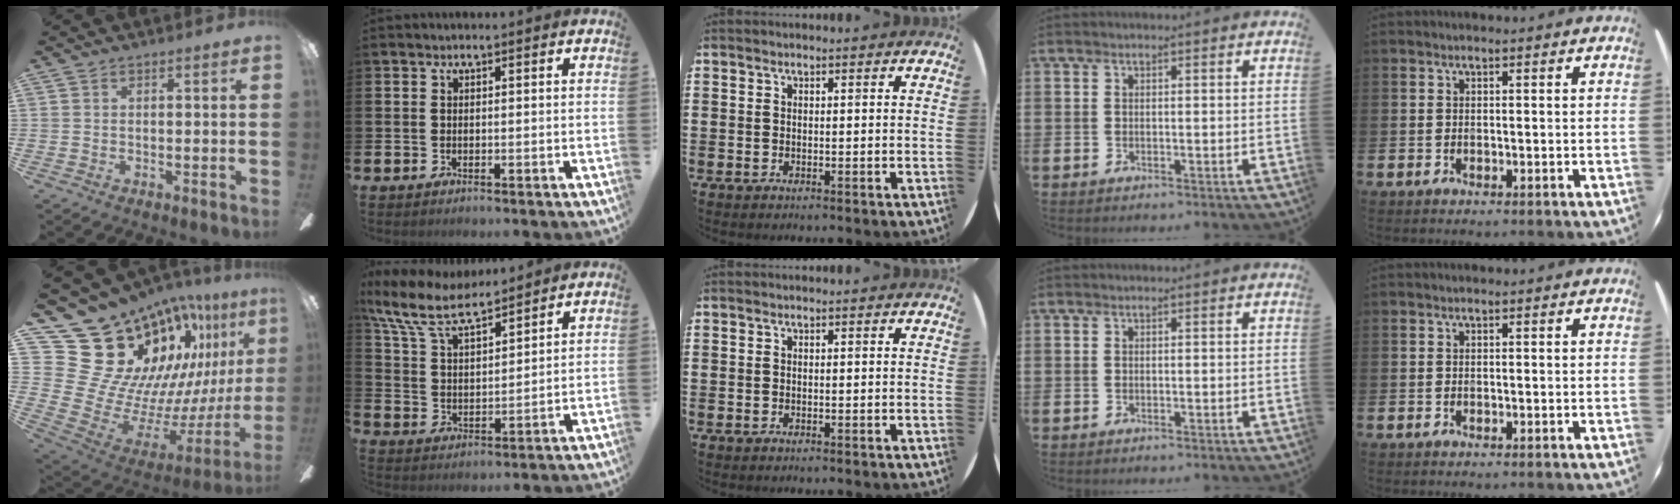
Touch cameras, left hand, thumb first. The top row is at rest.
{"thumb": {"total": 23.0, "force": [15.6, 14.2, 9.2], "torque": [-0.131, -0.178, 0.342]}, "index": {"total": 8.6, "force": [7.7, 2.2, 3.3], "torque": [-0.096, -0.041, 0.135]}}